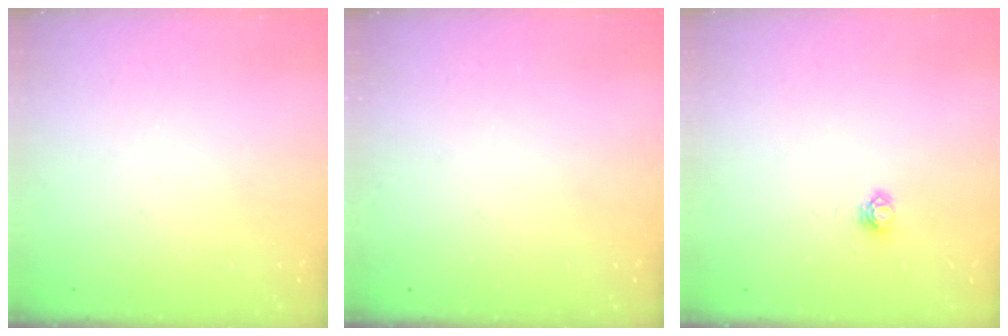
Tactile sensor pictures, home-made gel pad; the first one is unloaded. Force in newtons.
{"total": 0.0}
{"total": 3.9, "press": 3.9, "slide": 0.4}